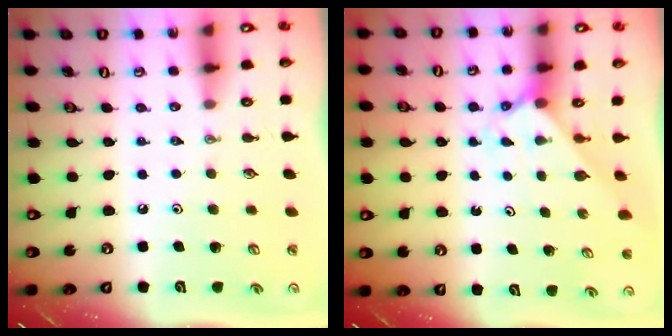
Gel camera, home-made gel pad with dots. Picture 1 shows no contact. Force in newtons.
{"total": 2.2, "press": 2.2, "slide": 0.2}